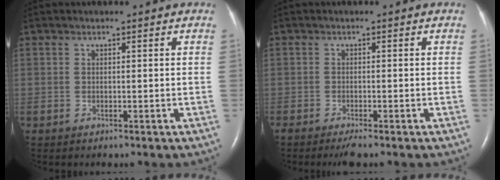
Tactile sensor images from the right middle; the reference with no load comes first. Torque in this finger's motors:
{"motor_torque": [0.40, -0.38, 0.05, 0.04]}